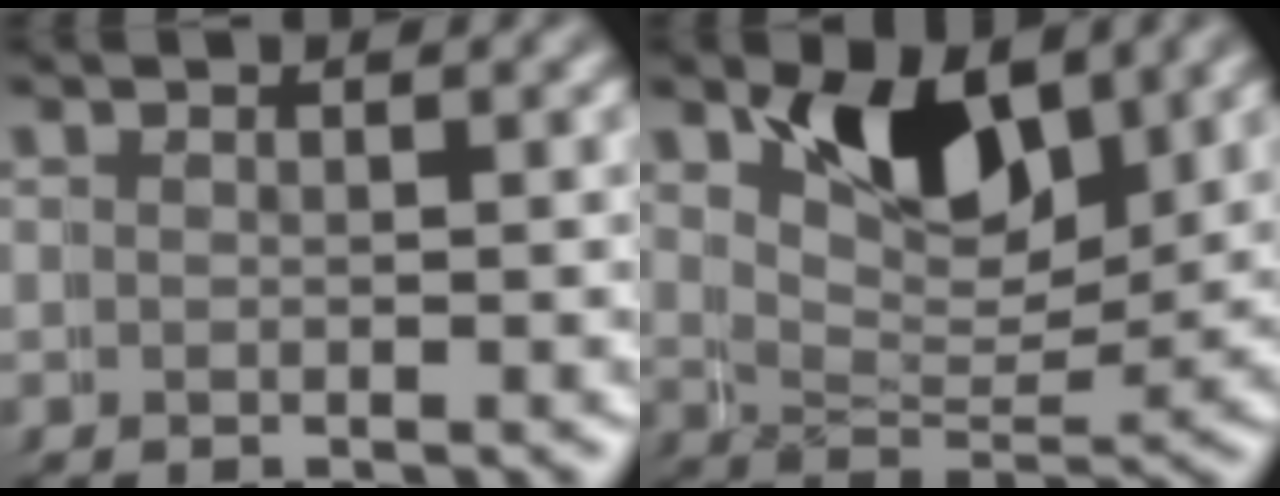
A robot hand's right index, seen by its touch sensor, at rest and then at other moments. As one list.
[{"total": 6.4, "force": [4.3, 3.1, 3.6], "torque": [-0.071, -0.013, 0.076]}]